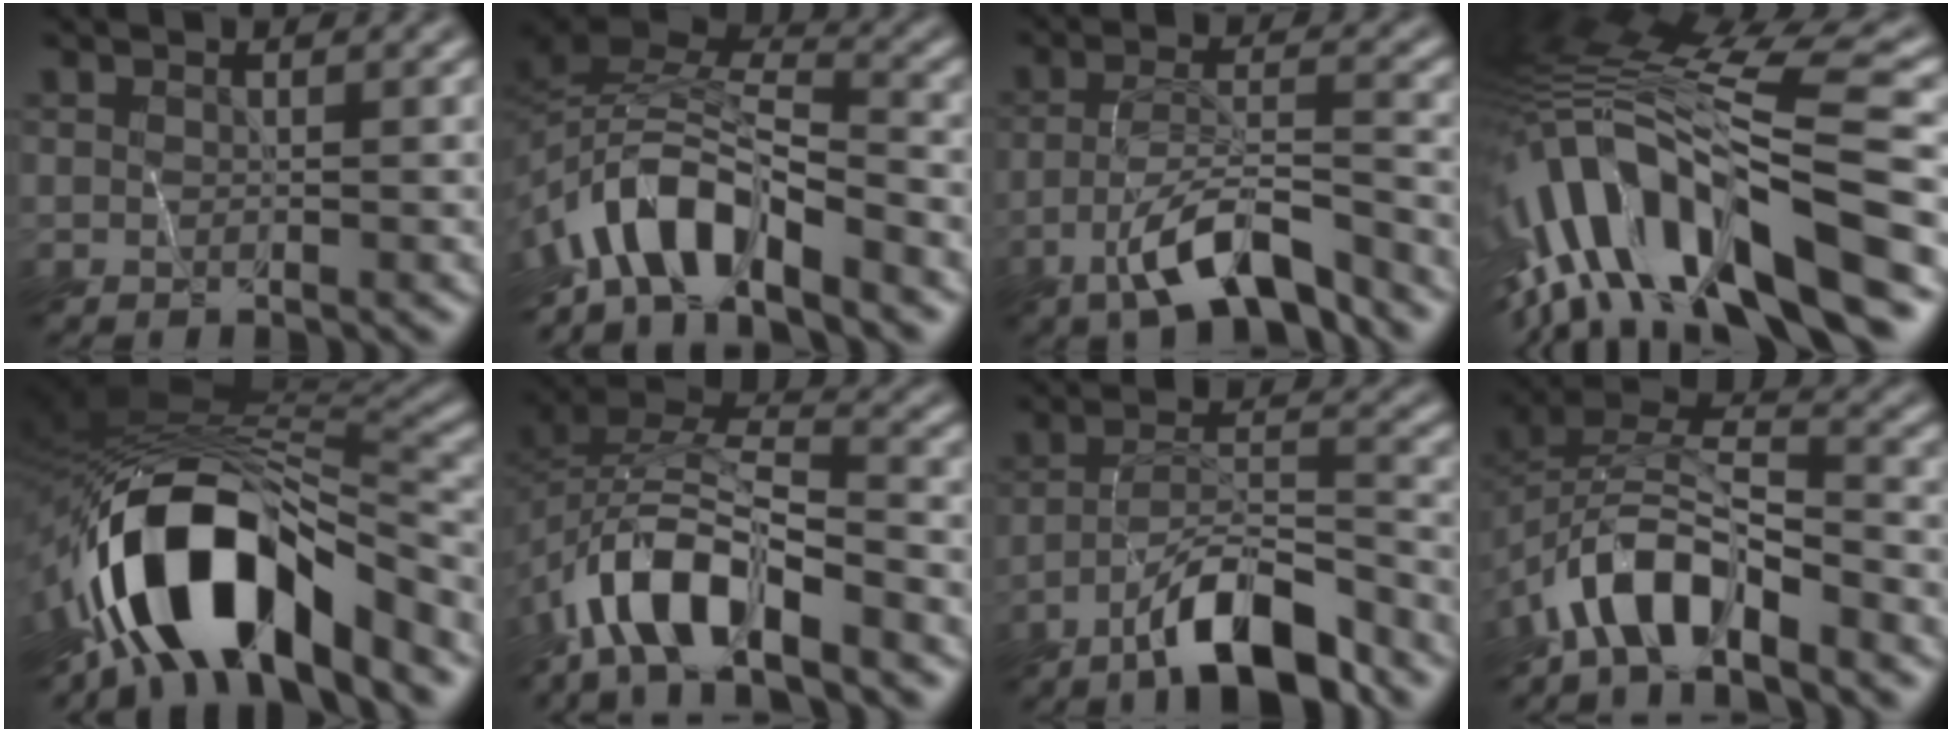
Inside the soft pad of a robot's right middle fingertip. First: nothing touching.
{"total": 7.7, "force": [-5.6, 2.3, 4.7], "torque": [-0.068, 0.012, -0.118]}
{"total": 6.6, "force": [-4.9, 1.3, 4.2], "torque": [-0.080, 0.000, -0.091]}
{"total": 13.9, "force": [-4.8, 3.0, 12.7], "torque": [-0.226, 0.030, -0.080]}
{"total": 12.2, "force": [-7.4, 4.4, 8.7], "torque": [-0.138, 0.005, -0.134]}
{"total": 9.0, "force": [-5.9, 3.2, 5.9], "torque": [-0.106, 0.007, -0.114]}
{"total": 7.6, "force": [-5.8, 1.5, 4.6], "torque": [-0.073, 0.004, -0.109]}
{"total": 7.5, "force": [-5.3, 2.4, 4.7], "torque": [-0.084, 0.008, -0.106]}